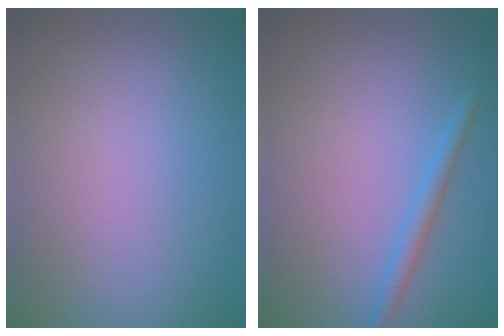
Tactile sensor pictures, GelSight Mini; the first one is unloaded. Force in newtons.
{"total": 1.8, "press": 1.8, "slide": 0.1}